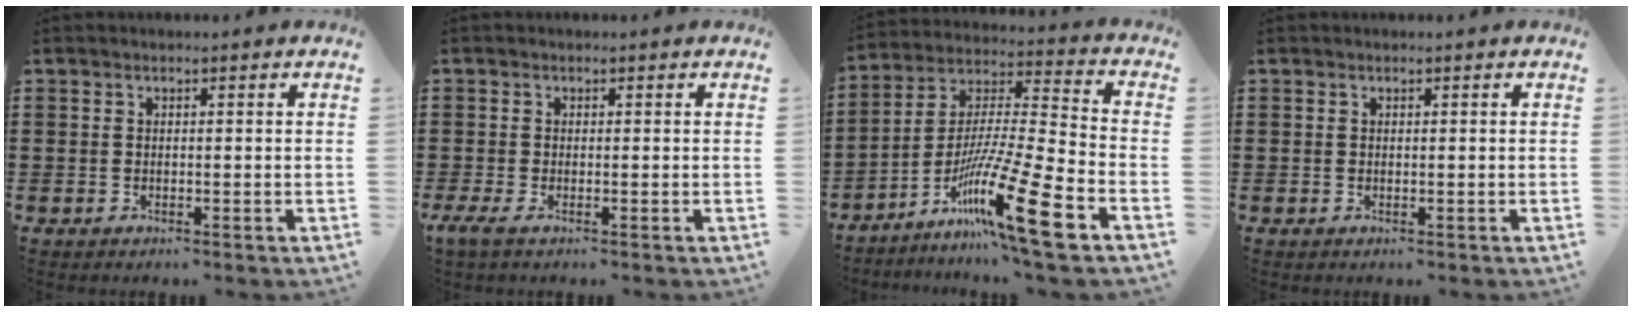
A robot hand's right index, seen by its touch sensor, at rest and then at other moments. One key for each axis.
{"total": 1.3, "fx": -0.2, "fy": 0.2, "fz": 1.2, "tx": -0.031, "ty": -0.007, "tz": -0.006}
{"total": 16.9, "fx": -9.6, "fy": 1.2, "fz": 13.8, "tx": -0.264, "ty": 0.007, "tz": -0.173}
{"total": 0.0}